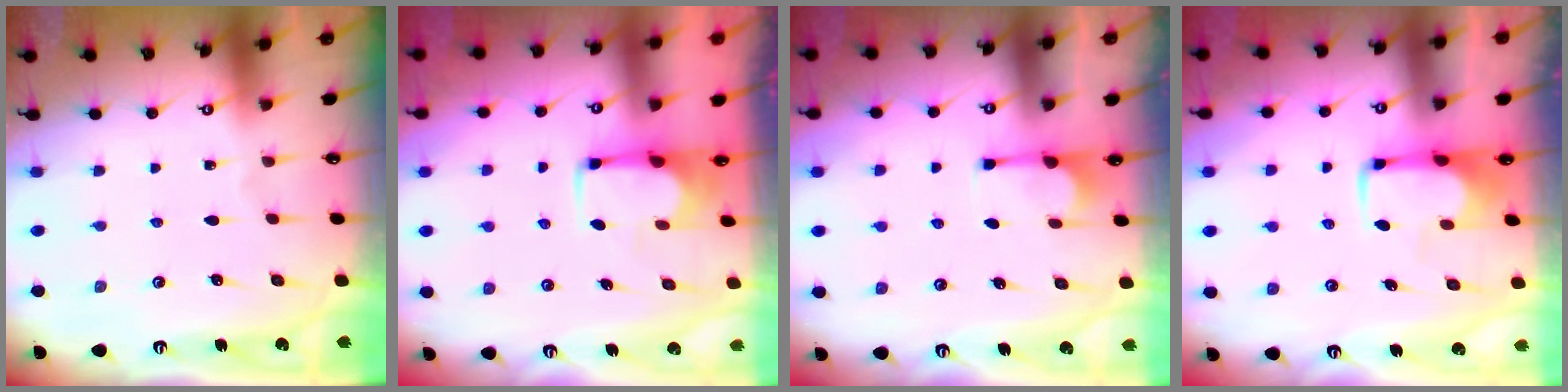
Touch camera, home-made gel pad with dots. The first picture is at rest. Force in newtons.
{"total": 1.8, "press": 1.7, "slide": 0.5}
{"total": 1.2, "press": 1.1, "slide": 0.5}
{"total": 1.9, "press": 1.9, "slide": 0.4}